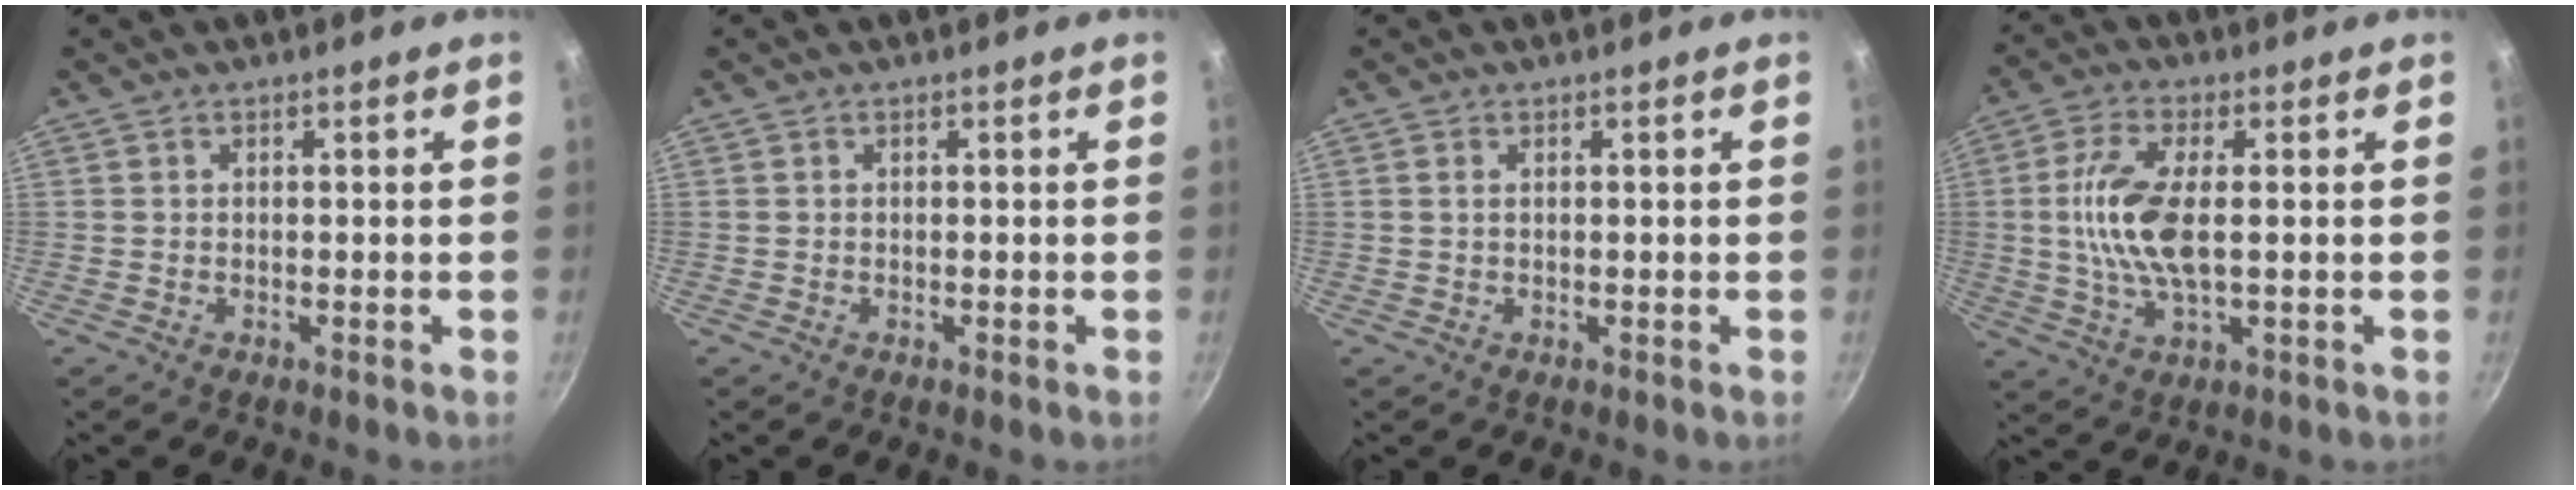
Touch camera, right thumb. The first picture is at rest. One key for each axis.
{"total": 0.0}
{"total": 0.9, "fx": 0.2, "fy": 0.5, "fz": 0.7, "tx": -0.015, "ty": 0.001, "tz": 0.004}
{"total": 11.1, "fx": 0.6, "fy": 4.5, "fz": 10.1, "tx": -0.210, "ty": 0.004, "tz": 0.007}